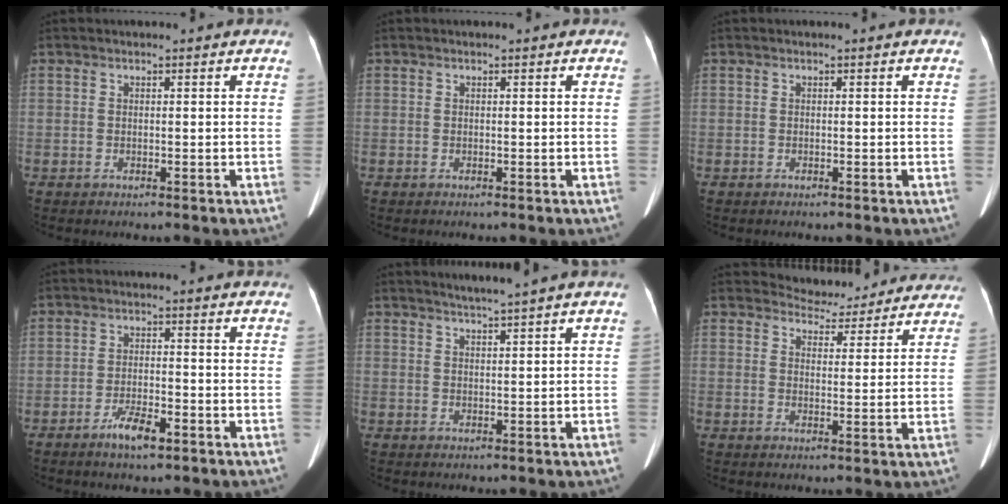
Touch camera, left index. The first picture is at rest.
{"total": 0.0}
{"total": 0.0}
{"total": 4.4, "force": [-3.0, 1.0, 3.1], "torque": [-0.062, -0.004, -0.053]}
{"total": 2.2, "force": [1.8, -0.8, 0.9], "torque": [-0.013, -0.001, 0.031]}
{"total": 8.9, "force": [8.5, 2.6, 0.0], "torque": [0.016, 0.004, 0.095]}